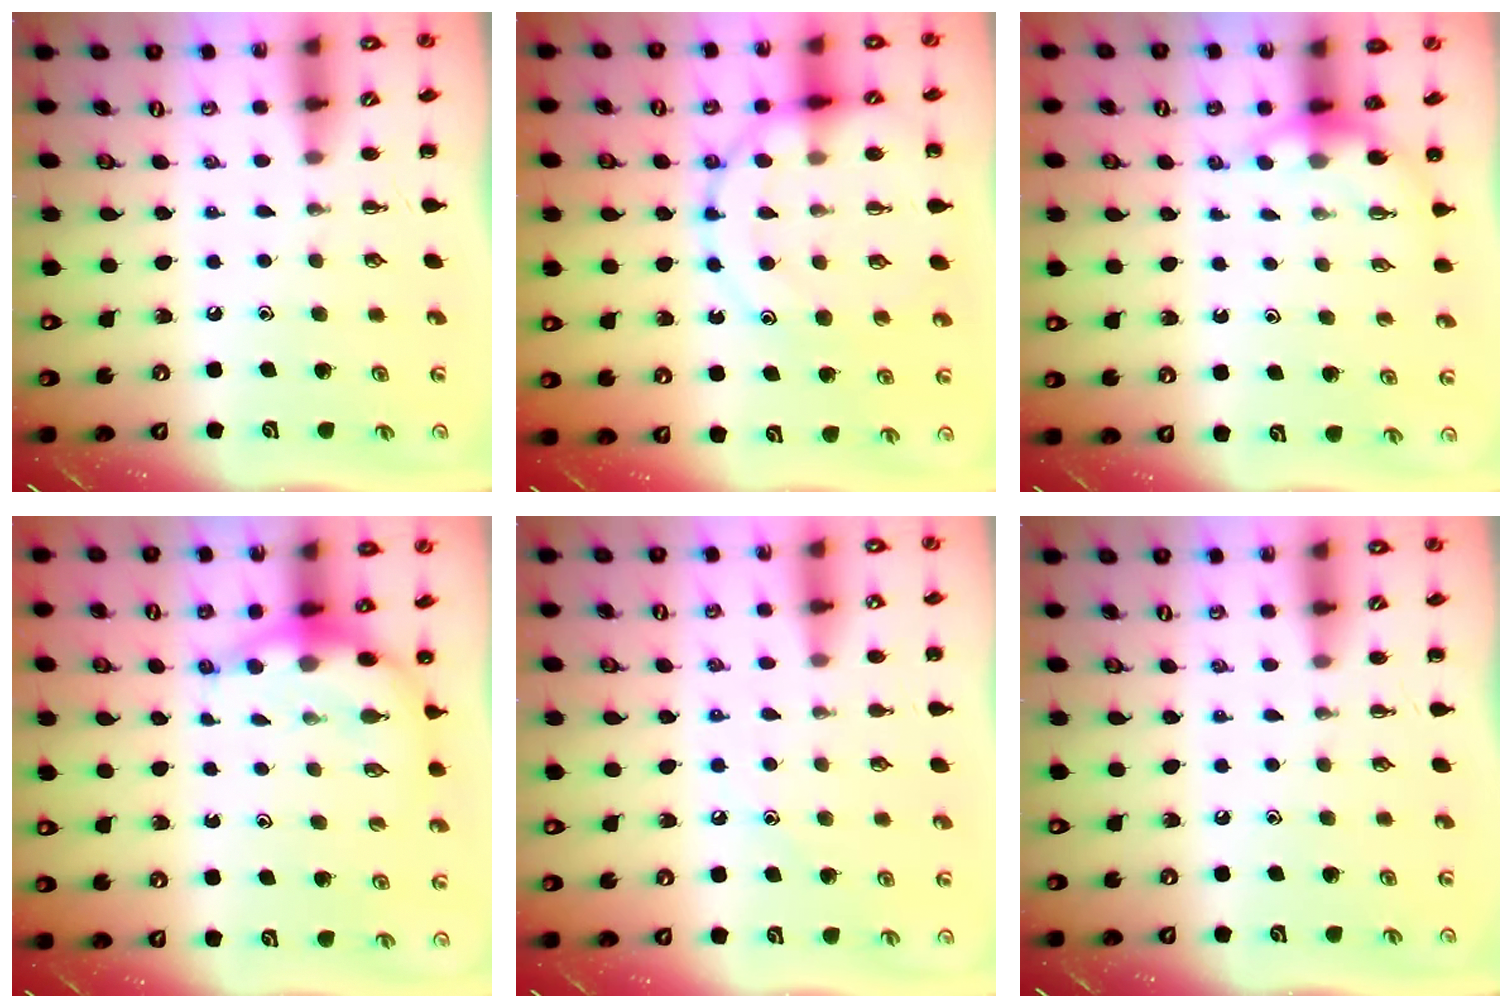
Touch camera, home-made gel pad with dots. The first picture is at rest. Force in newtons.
{"total": 16.3, "press": 16.1, "slide": 2.0}
{"total": 4.2, "press": 4.1, "slide": 0.8}
{"total": 6.7, "press": 6.5, "slide": 1.9}
{"total": 6.6, "press": 6.4, "slide": 1.9}
{"total": 0.0}